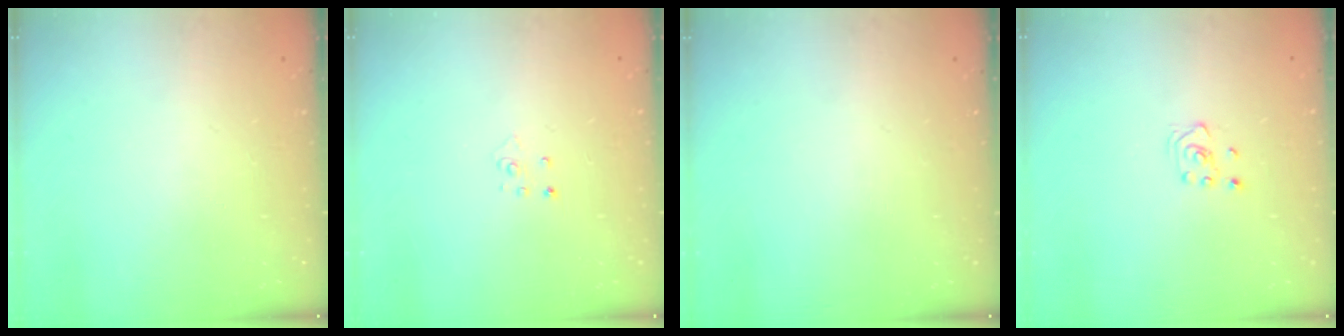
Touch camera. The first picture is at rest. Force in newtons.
{"total": 2.8, "press": 2.8, "slide": 0.3}
{"total": 0.0}
{"total": 2.8, "press": 2.6, "slide": 1.0}